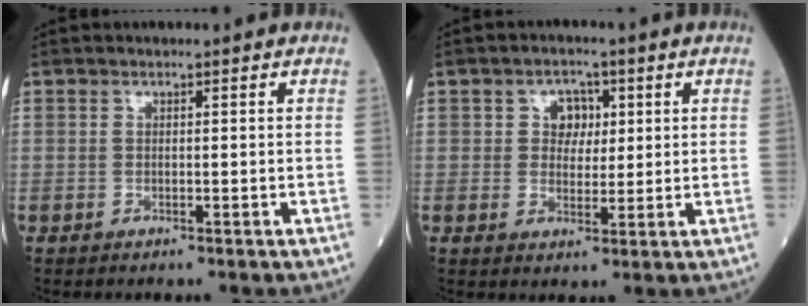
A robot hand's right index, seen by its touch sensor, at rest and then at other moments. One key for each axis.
{"total": 4.0, "fx": 1.2, "fy": 3.1, "fz": 2.3, "tx": -0.030, "ty": 0.008, "tz": 0.019}